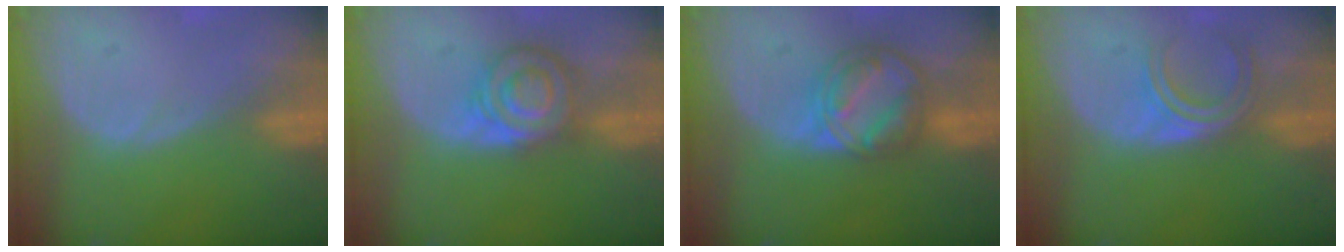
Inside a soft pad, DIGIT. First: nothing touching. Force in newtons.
{"total": 6.4, "press": 6.4, "slide": 0.1}
{"total": 8.2, "press": 7.0, "slide": 4.3}
{"total": 4.8, "press": 4.0, "slide": 2.6}